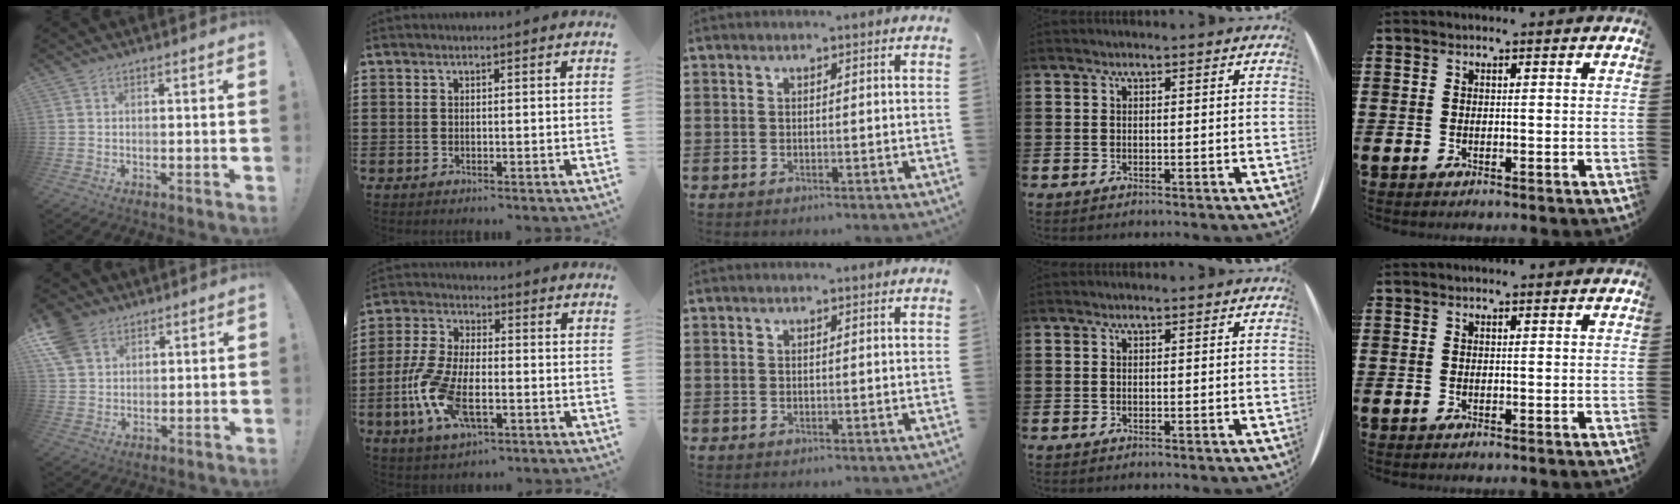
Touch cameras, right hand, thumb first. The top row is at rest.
{"thumb": {"total": 8.9, "force": [5.5, 6.2, 3.4], "torque": [-0.079, -0.020, 0.112]}, "index": {"total": 10.0, "force": [-3.4, 4.5, 8.3], "torque": [-0.208, -0.011, -0.069]}}